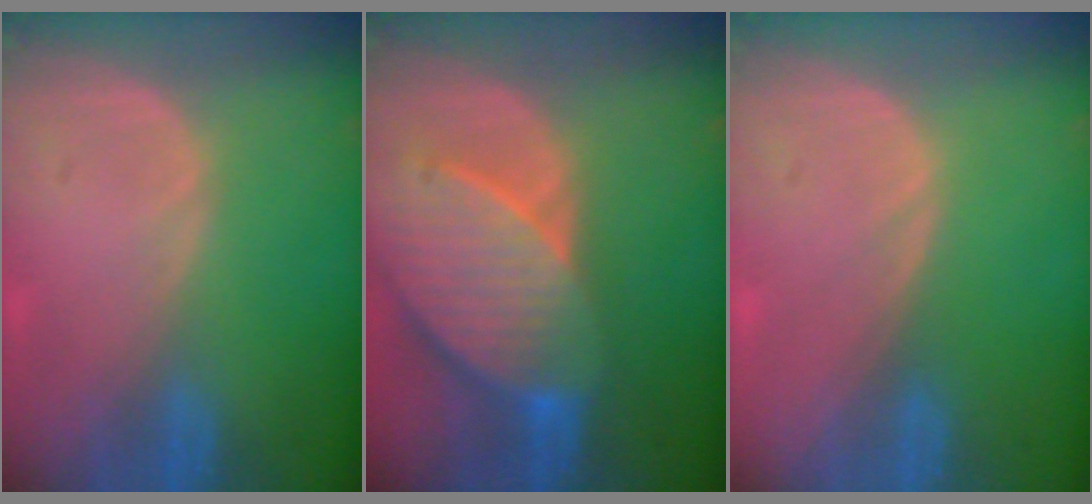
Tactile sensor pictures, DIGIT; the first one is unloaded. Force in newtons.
{"total": 10.4, "press": 9.1, "slide": 5.0}
{"total": 0.0}